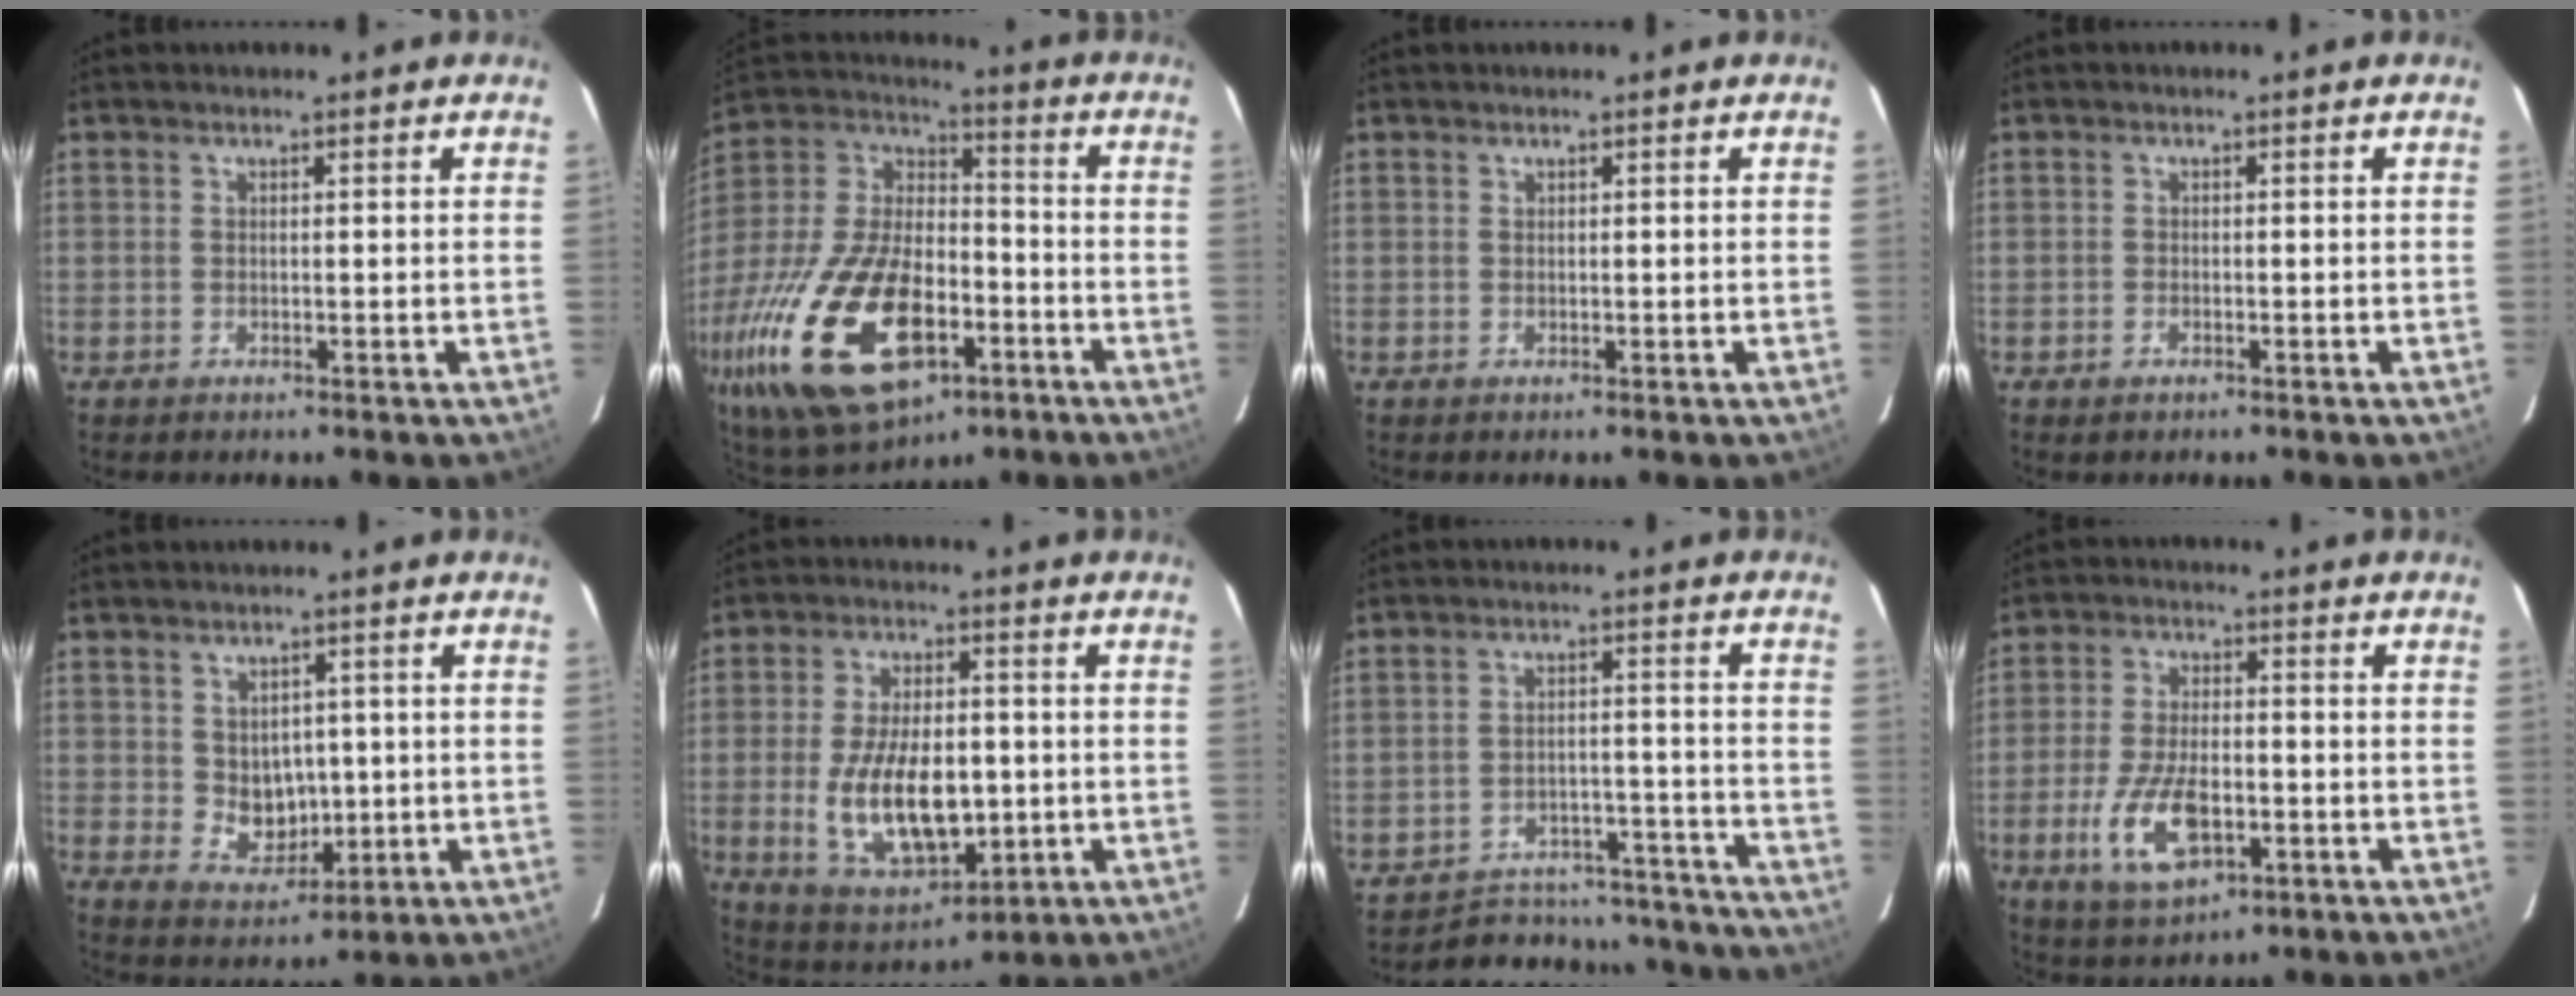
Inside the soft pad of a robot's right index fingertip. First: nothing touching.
{"total": 30.0, "force": [-12.3, 15.5, 22.5], "torque": [-0.487, -0.038, -0.200]}
{"total": 0.0}
{"total": 1.1, "force": [-0.8, 0.6, 0.4], "torque": [-0.007, -0.001, -0.015]}
{"total": 6.5, "force": [0.3, 5.6, 3.3], "torque": [-0.059, -0.001, 0.025]}
{"total": 16.1, "force": [-2.1, 8.6, 13.4], "torque": [-0.263, -0.015, -0.015]}
{"total": 20.3, "force": [-18.7, 6.7, 4.5], "torque": [-0.091, 0.041, -0.227]}
{"total": 11.9, "force": [-3.9, 5.6, 9.7], "torque": [-0.205, -0.012, -0.066]}